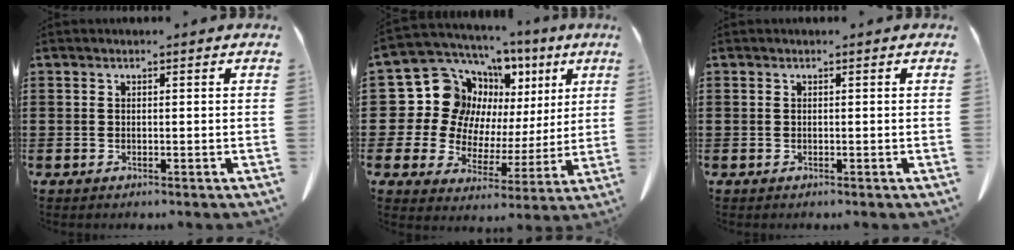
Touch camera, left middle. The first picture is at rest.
{"total": 12.3, "force": [3.7, 11.0, 4.0], "torque": [-0.127, -0.028, 0.077]}
{"total": 0.0}